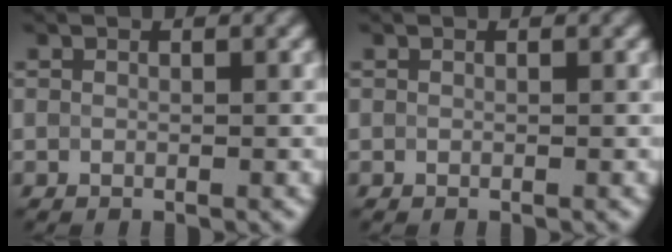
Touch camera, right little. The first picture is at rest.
{"total": 0.0}